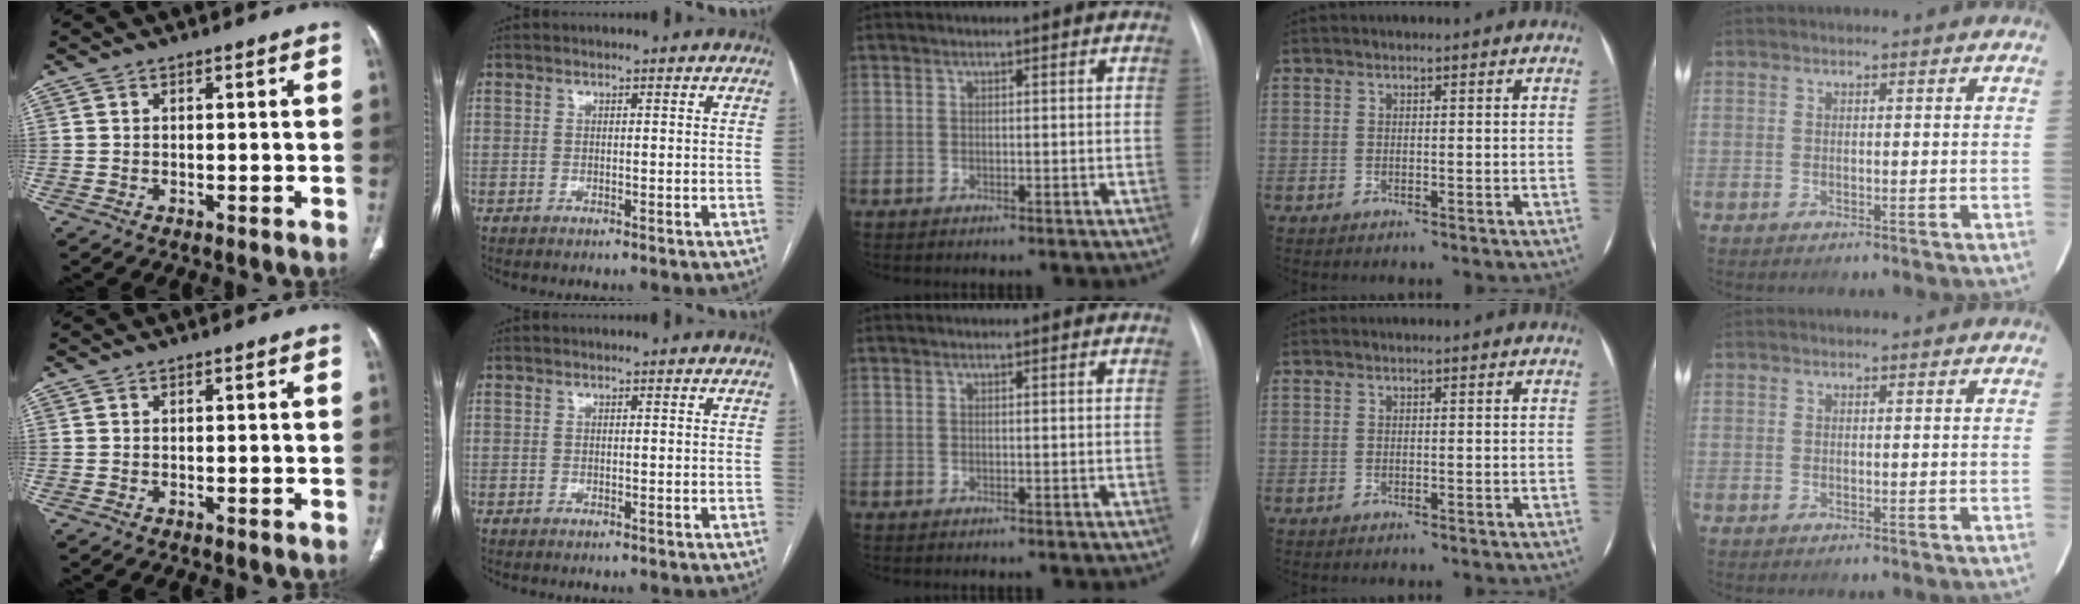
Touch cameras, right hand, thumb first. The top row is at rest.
{}